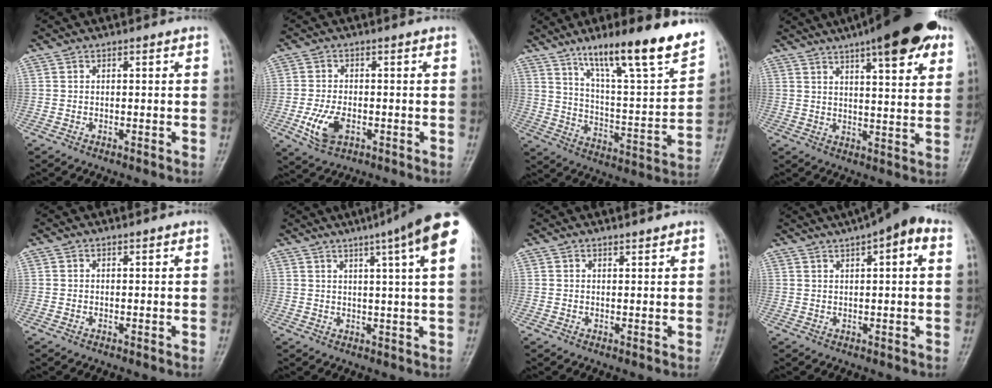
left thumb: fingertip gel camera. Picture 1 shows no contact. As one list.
[{"total": 5.9, "force": [-1.8, 3.4, 4.5], "torque": [-0.094, 0.001, -0.030]}, {"total": 20.9, "force": [14.2, 3.5, 15.0], "torque": [-0.206, -0.065, 0.230]}, {"total": 18.2, "force": [10.5, 4.8, 14.1], "torque": [-0.182, -0.019, 0.144]}, {"total": 0.0}, {"total": 16.6, "force": [9.2, 1.4, 13.7], "torque": [-0.186, 0.000, 0.102]}, {"total": 0.9, "force": [0.9, 0.0, 0.2], "torque": [-0.003, -0.008, 0.015]}, {"total": 9.9, "force": [5.3, 2.5, 8.0], "torque": [-0.113, 0.027, 0.070]}]